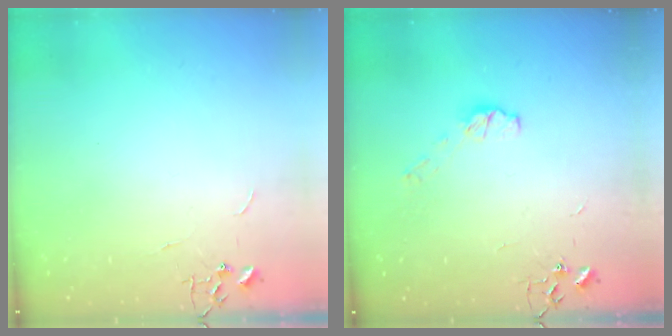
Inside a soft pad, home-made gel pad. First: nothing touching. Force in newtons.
{"total": 5.8, "press": 5.7, "slide": 0.4}